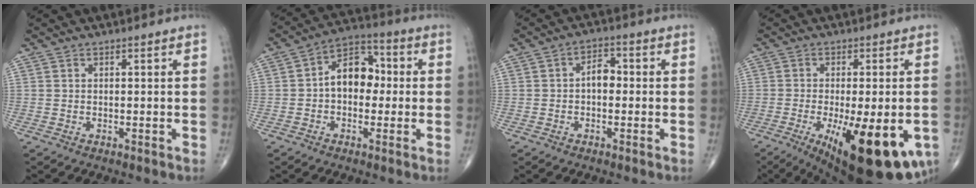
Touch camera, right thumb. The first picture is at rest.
{"total": 9.9, "force": [-0.1, 6.7, 7.2], "torque": [-0.083, 0.032, -0.017]}
{"total": 4.1, "force": [-0.3, 2.6, 3.1], "torque": [-0.034, 0.016, -0.014]}
{"total": 21.4, "force": [-7.6, 7.5, 18.5], "torque": [-0.224, -0.023, -0.093]}